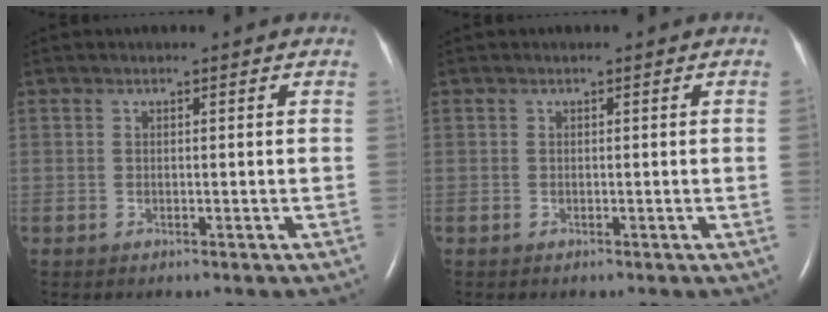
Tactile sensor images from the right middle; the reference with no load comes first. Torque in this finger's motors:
{"motor_torque": [0.31, -0.40, -0.92, -0.21]}